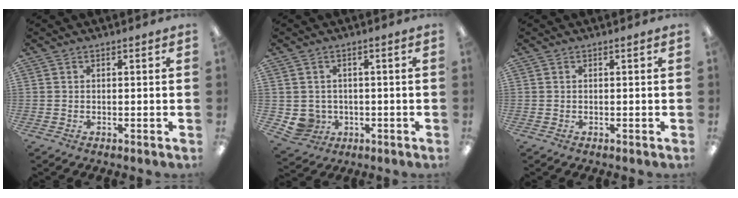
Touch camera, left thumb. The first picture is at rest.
{"total": 4.5, "force": [-0.1, 4.4, 0.7], "torque": [-0.029, 0.006, 0.004]}
{"total": 0.0}